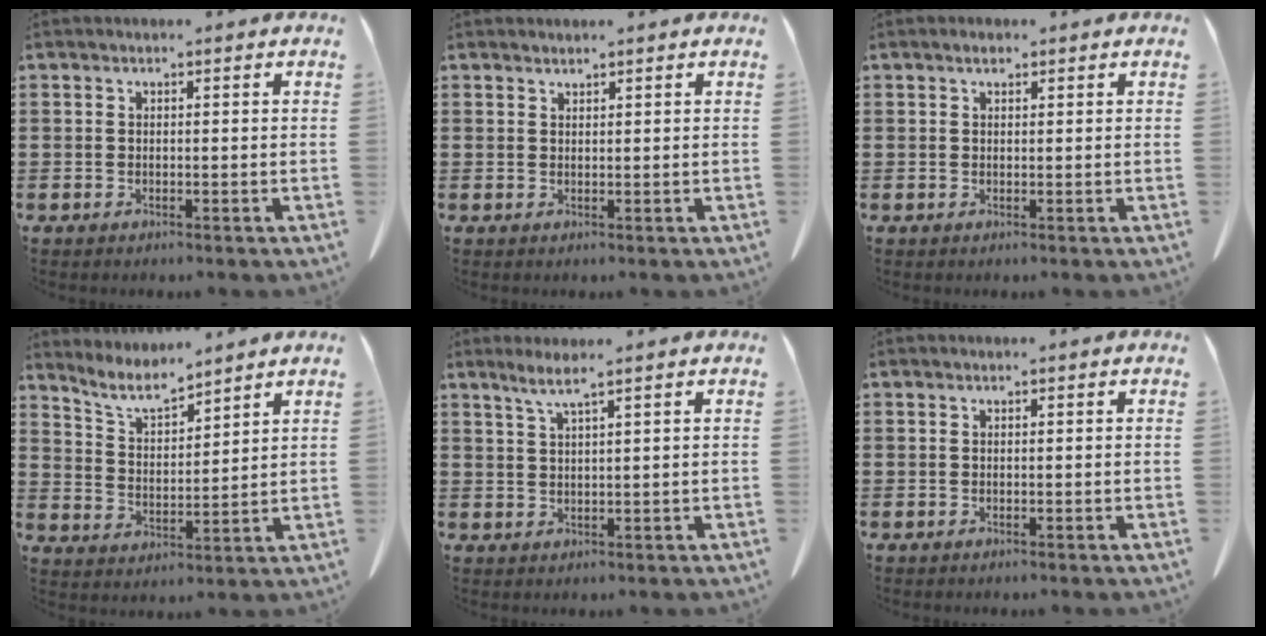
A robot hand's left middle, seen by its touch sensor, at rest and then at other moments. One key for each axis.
{"total": 0.9, "fx": 0.9, "fy": 0.0, "fz": 0.1, "tx": -0.003, "ty": -0.003, "tz": 0.020}
{"total": 0.9, "fx": 0.7, "fy": 0.4, "fz": 0.5, "tx": -0.013, "ty": 0.001, "tz": 0.013}
{"total": 6.4, "fx": 5.9, "fy": 0.8, "fz": 2.4, "tx": -0.068, "ty": -0.028, "tz": 0.106}
{"total": 3.0, "fx": 2.1, "fy": -0.4, "fz": 2.1, "tx": -0.047, "ty": -0.002, "tz": 0.038}
{"total": 0.0}